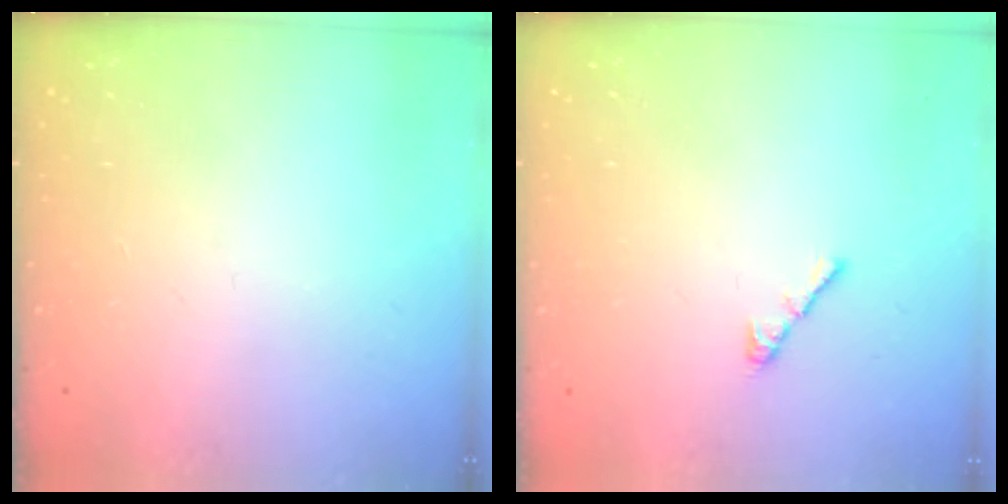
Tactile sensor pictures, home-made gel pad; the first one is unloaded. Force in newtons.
{"total": 3.0, "press": 2.9, "slide": 0.8}